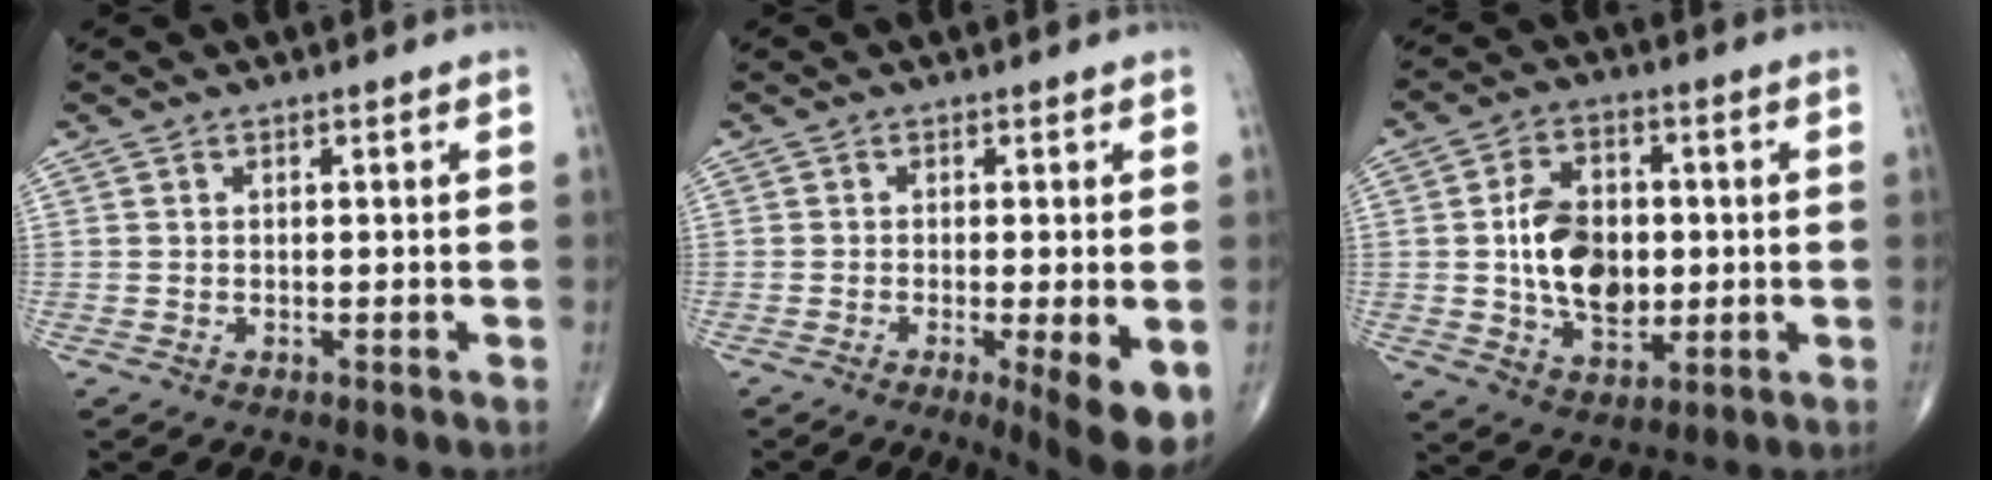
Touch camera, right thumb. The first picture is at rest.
{"total": 7.8, "force": [-2.5, 1.3, 7.2], "torque": [-0.102, -0.021, -0.039]}
{"total": 12.5, "force": [0.1, 8.4, 9.3], "torque": [-0.135, 0.004, 0.005]}